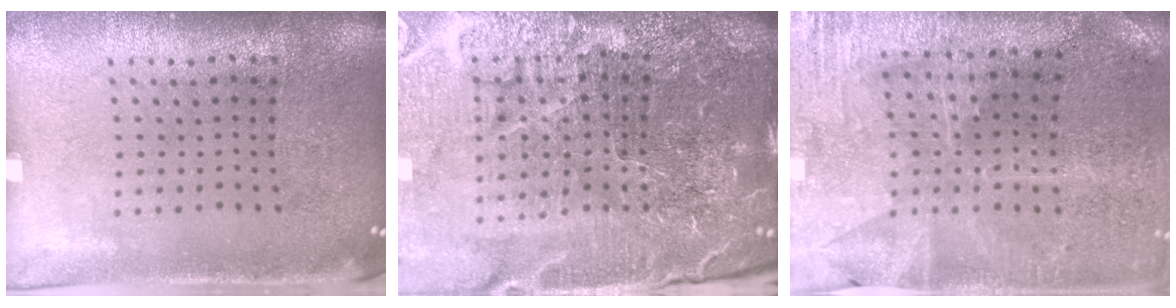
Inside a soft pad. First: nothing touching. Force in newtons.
{"total": 6.5, "press": 5.8, "slide": 3.0}
{"total": 1.0, "press": 1.0, "slide": 0.3}